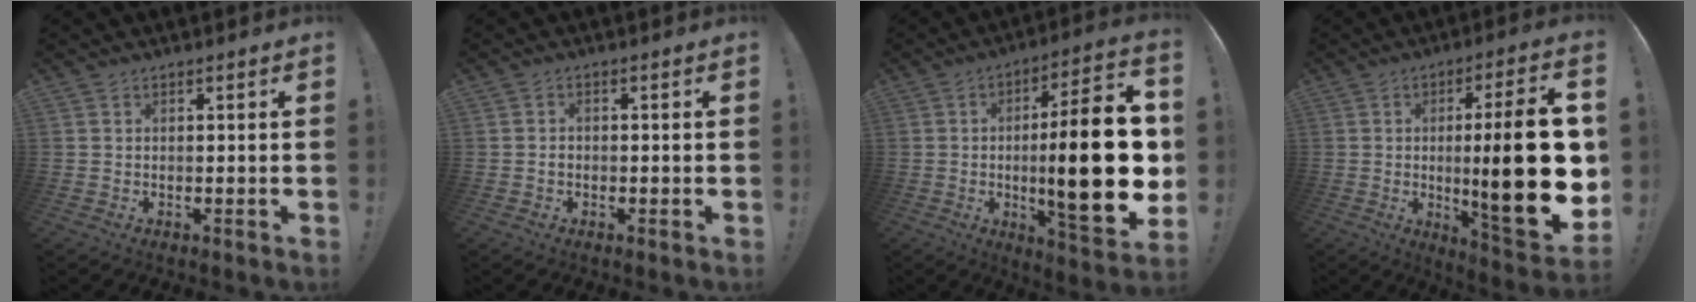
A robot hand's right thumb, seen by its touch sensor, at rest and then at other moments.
{"total": 1.2, "force": [-0.7, 0.7, 0.5], "torque": [-0.017, 0.007, -0.012]}
{"total": 24.6, "force": [-1.1, 5.9, 23.9], "torque": [-0.379, -0.004, -0.016]}
{"total": 24.0, "force": [-0.5, 4.4, 23.6], "torque": [-0.365, -0.012, -0.006]}